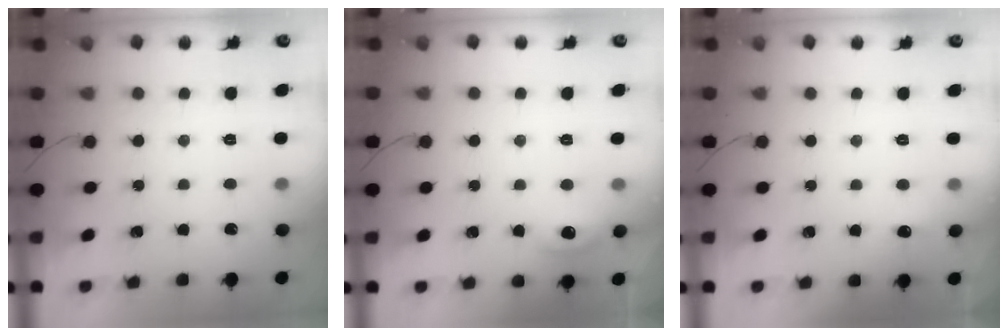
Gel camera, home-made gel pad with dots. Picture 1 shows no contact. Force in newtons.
{"total": 6.8, "press": 6.6, "slide": 1.7}
{"total": 4.6, "press": 4.4, "slide": 1.6}